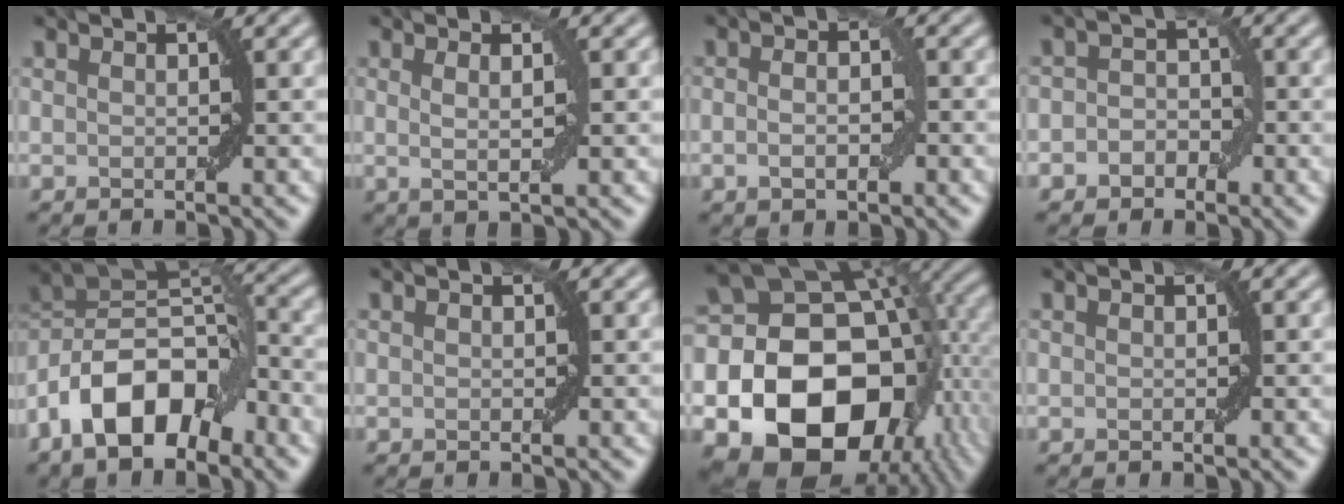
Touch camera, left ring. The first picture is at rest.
{"total": 1.8, "force": [0.4, 0.3, 1.7], "torque": [-0.027, -0.003, 0.007]}
{"total": 2.6, "force": [-0.6, 1.3, 2.1], "torque": [-0.031, 0.002, -0.010]}
{"total": 2.6, "force": [-1.0, 2.2, 1.1], "torque": [0.010, 0.005, -0.026]}
{"total": 11.6, "force": [-5.7, 5.8, 8.3], "torque": [-0.137, 0.007, -0.111]}
{"total": 0.0}
{"total": 20.7, "force": [-5.0, 15.0, 13.4], "torque": [-0.257, -0.031, -0.063]}
{"total": 0.0}